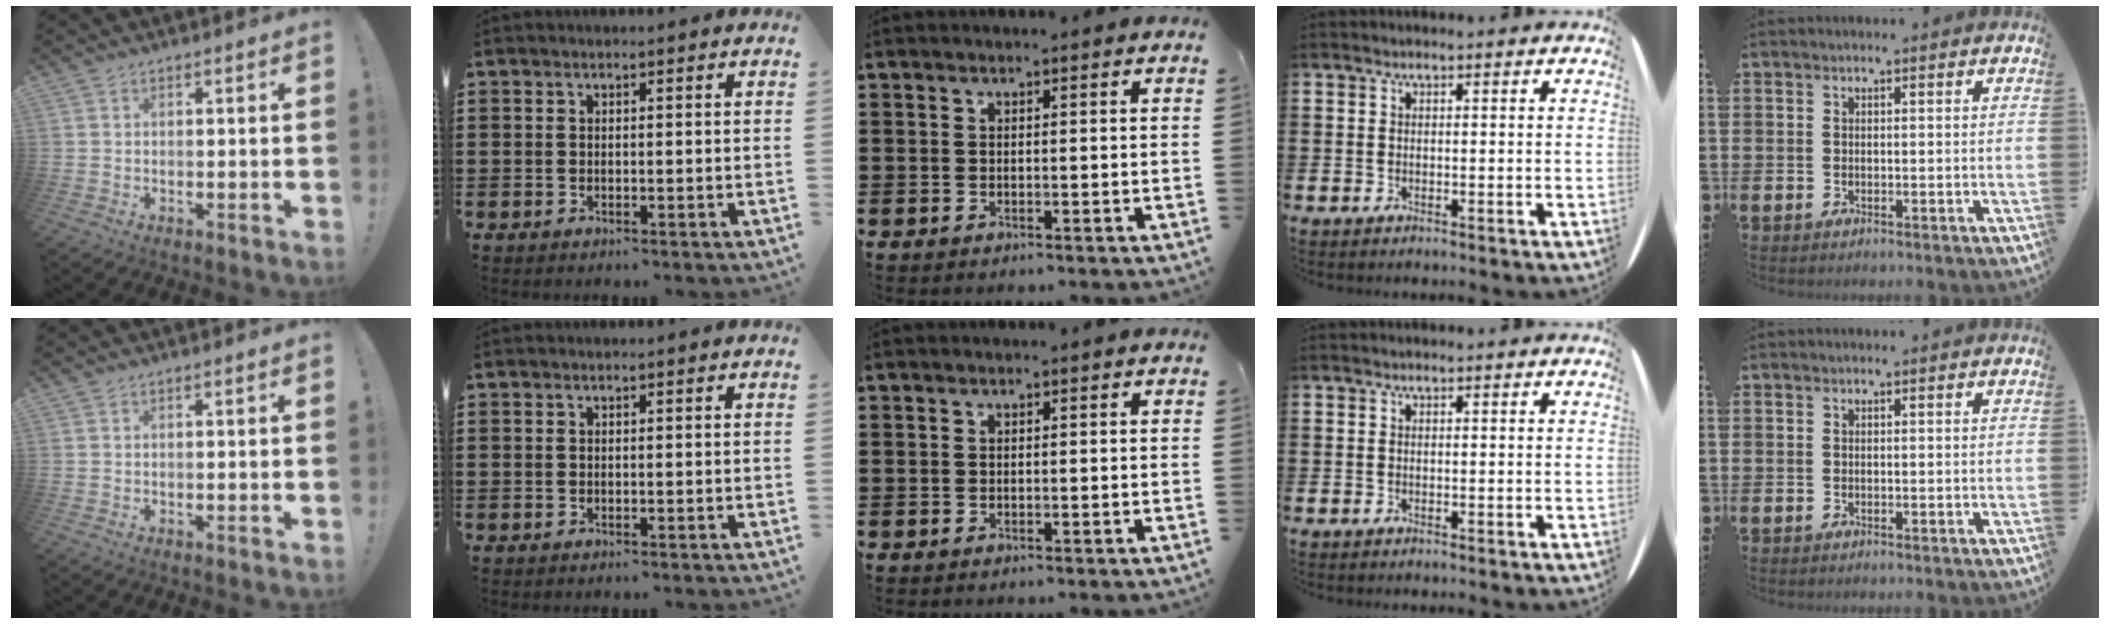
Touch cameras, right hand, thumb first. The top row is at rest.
{}